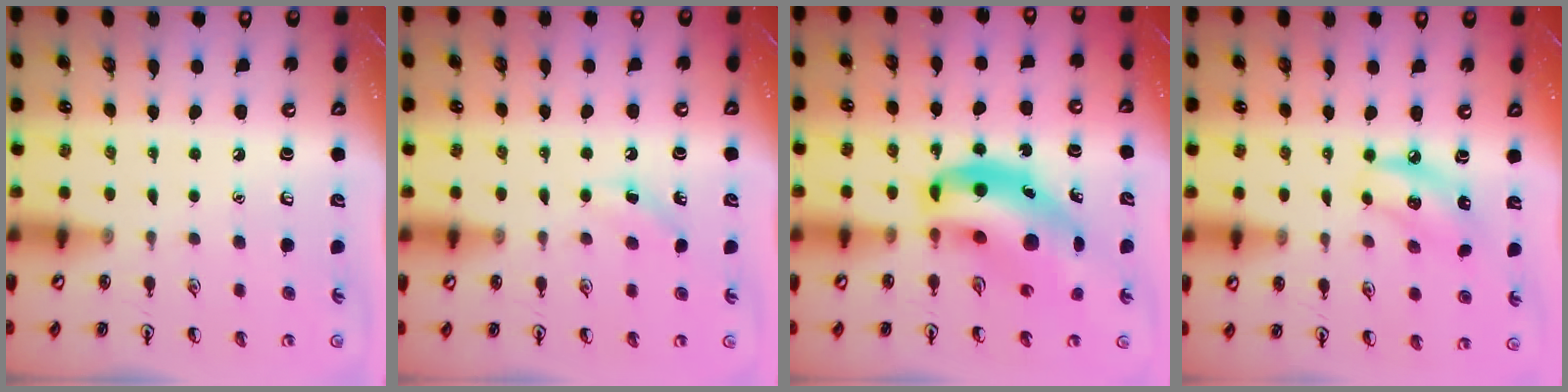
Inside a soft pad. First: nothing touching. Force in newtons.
{"total": 2.8, "press": 2.6, "slide": 0.9}
{"total": 14.2, "press": 13.6, "slide": 3.8}
{"total": 7.5, "press": 7.3, "slide": 1.6}